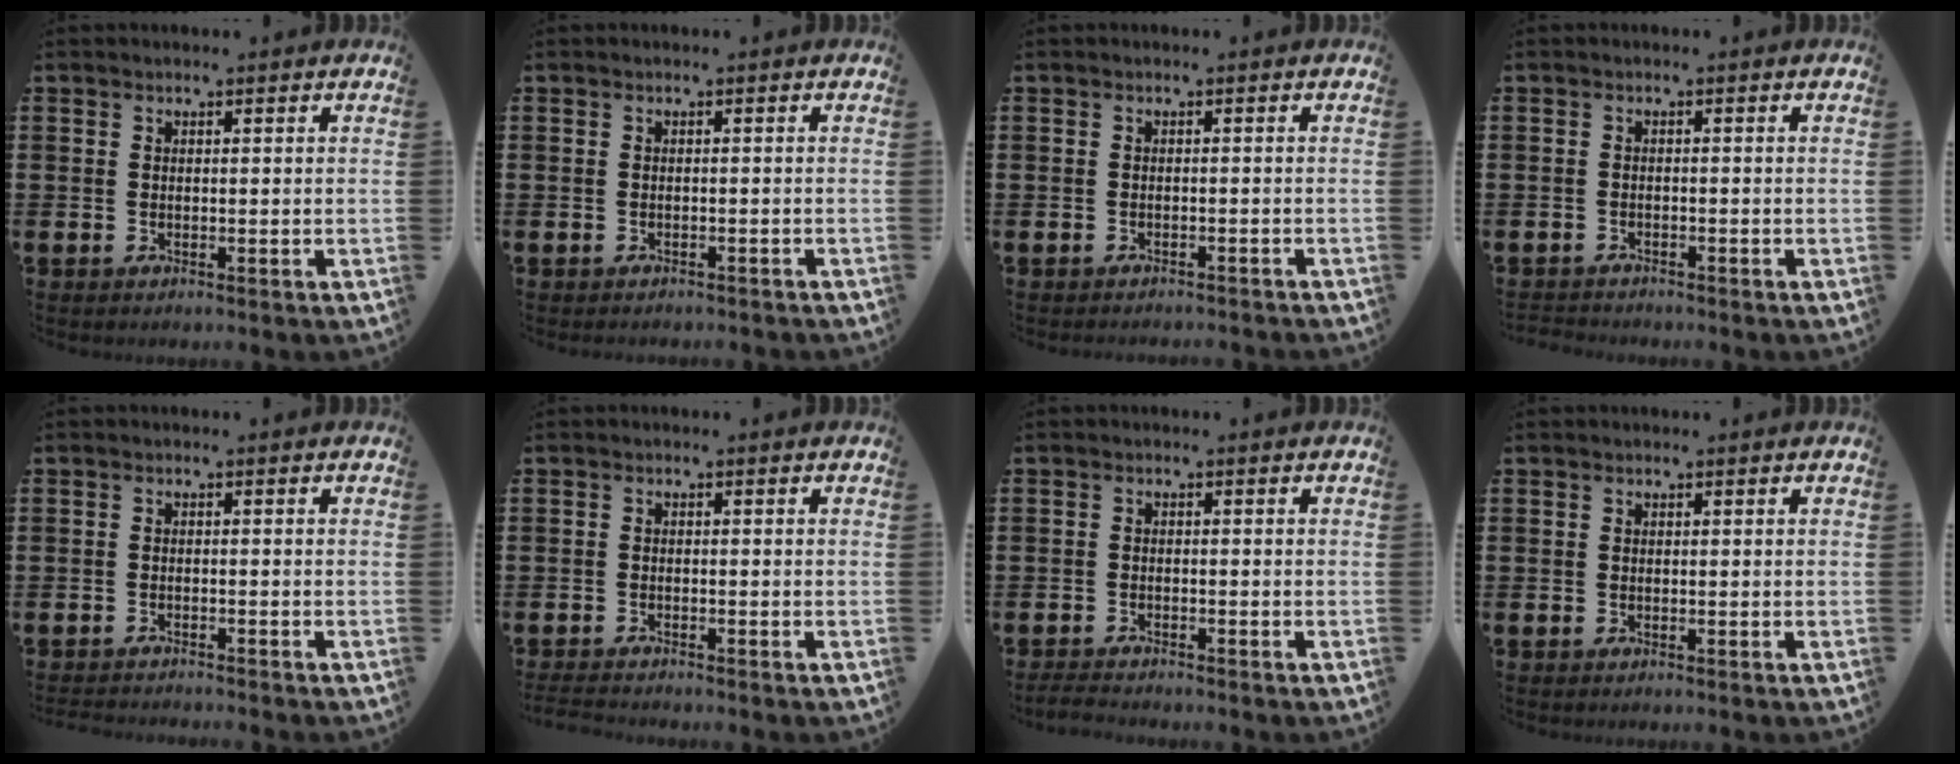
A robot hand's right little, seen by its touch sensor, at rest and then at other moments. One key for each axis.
{"total": 0.5, "fx": -0.5, "fy": 0.0, "fz": 0.0, "tx": -0.001, "ty": -0.002, "tz": -0.011}
{"total": 0.8, "fx": -0.8, "fy": -0.1, "fz": 0.0, "tx": 0.000, "ty": 0.000, "tz": -0.016}
{"total": 0.9, "fx": -0.9, "fy": 0.1, "fz": -0.1, "tx": -0.002, "ty": 0.001, "tz": -0.019}
{"total": 1.1, "fx": -1.1, "fy": -0.1, "fz": 0.1, "tx": -0.003, "ty": 0.000, "tz": -0.022}
{"total": 1.1, "fx": -1.1, "fy": 0.1, "fz": 0.3, "tx": -0.007, "ty": 0.001, "tz": -0.021}
{"total": 1.3, "fx": -1.3, "fy": 0.1, "fz": 0.4, "tx": -0.009, "ty": 0.004, "tz": -0.026}
{"total": 0.0}